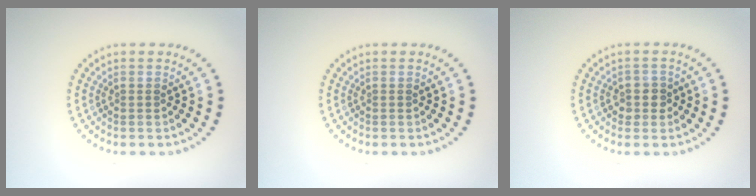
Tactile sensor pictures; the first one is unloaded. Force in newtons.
{"total": 0.0}
{"total": 1.7, "press": 1.5, "slide": 0.9}